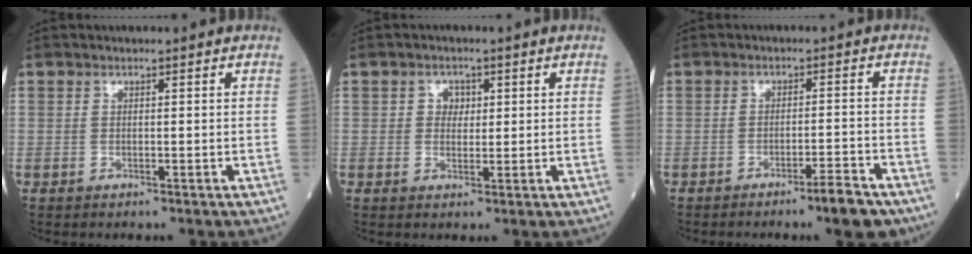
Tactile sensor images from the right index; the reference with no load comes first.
{"total": 2.3, "force": [0.6, 1.8, 1.2], "torque": [-0.013, 0.002, 0.007]}
{"total": 5.0, "force": [-3.6, 0.2, 3.5], "torque": [-0.045, -0.004, -0.054]}